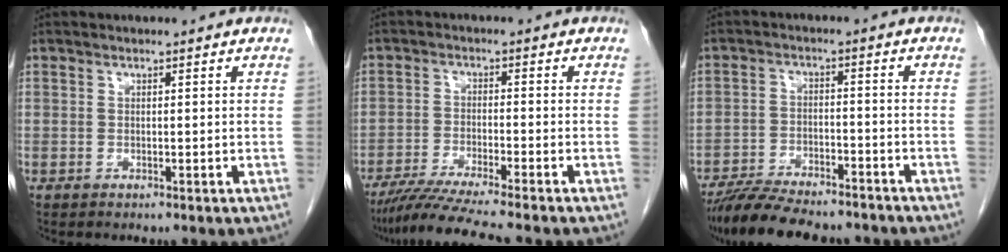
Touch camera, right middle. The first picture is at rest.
{"total": 9.5, "force": [-8.2, -1.1, 4.8], "torque": [-0.070, -0.031, -0.136]}
{"total": 14.2, "force": [-12.5, 3.1, 6.1], "torque": [-0.103, -0.001, -0.191]}